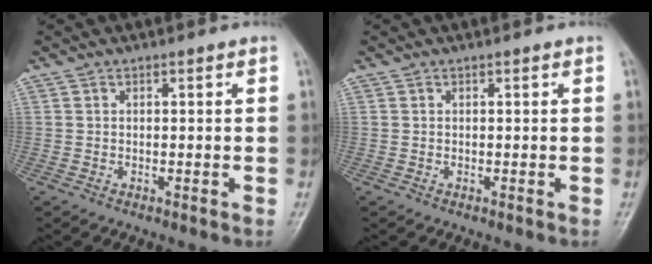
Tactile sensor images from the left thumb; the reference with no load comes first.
{"total": 0.0}